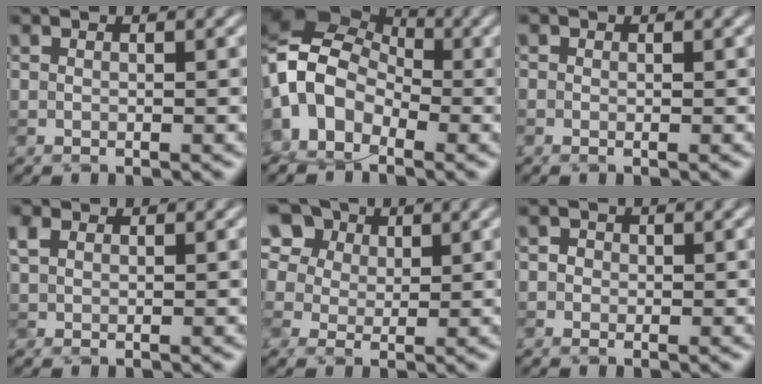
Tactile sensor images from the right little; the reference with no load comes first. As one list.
[{"total": 8.8, "force": [-0.8, 6.1, 6.2], "torque": [-0.136, 0.025, -0.033]}, {"total": 0.5, "force": [-0.1, 0.5, 0.1], "torque": [-0.003, 0.004, -0.005]}, {"total": 1.5, "force": [1.0, 1.1, 0.5], "torque": [-0.009, 0.010, 0.017]}, {"total": 9.5, "force": [4.4, 7.0, 4.7], "torque": [-0.100, 0.043, 0.041]}, {"total": 1.5, "force": [-0.2, 1.4, 0.4], "torque": [-0.004, 0.005, -0.006]}]